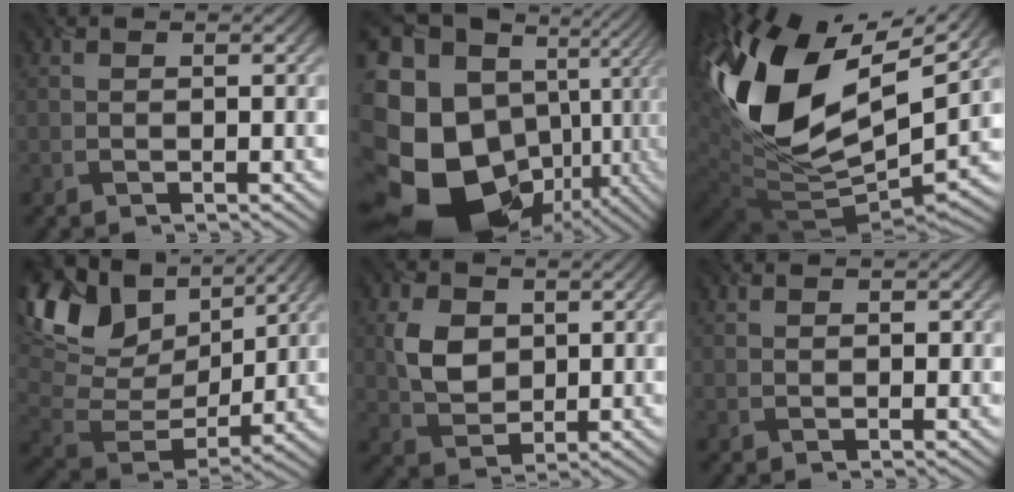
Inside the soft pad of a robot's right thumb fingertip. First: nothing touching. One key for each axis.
{"total": 23.9, "fx": -6.5, "fy": 19.3, "fz": 12.6, "tx": -0.299, "ty": -0.024, "tz": -0.108}
{"total": 17.8, "fx": 6.0, "fy": 10.3, "fz": 13.2, "tx": -0.312, "ty": 0.004, "tz": 0.109}
{"total": 14.5, "fx": 7.9, "fy": 8.4, "fz": 8.8, "tx": -0.211, "ty": 0.028, "tz": 0.141}
{"total": 5.5, "fx": 1.7, "fy": 4.1, "fz": 3.3, "tx": -0.080, "ty": 0.001, "tz": 0.033}
{"total": 0.8, "fx": 0.7, "fy": 0.1, "fz": 0.3, "tx": -0.005, "ty": 0.002, "tz": 0.007}